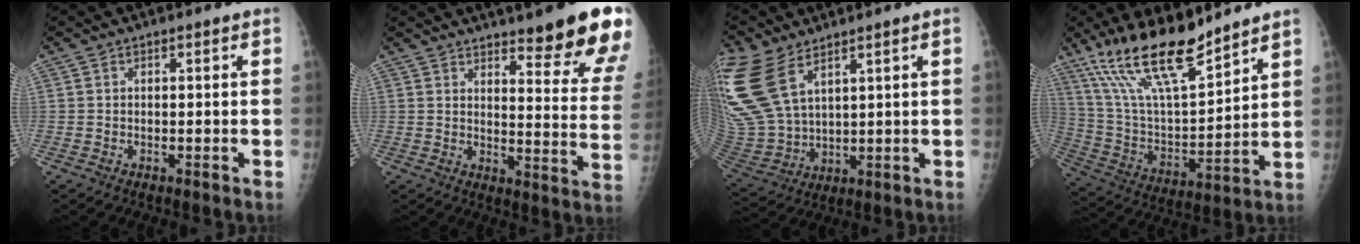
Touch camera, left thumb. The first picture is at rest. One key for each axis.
{"total": 18.6, "fx": 13.5, "fy": 3.3, "fz": 12.4, "tx": -0.132, "ty": -0.082, "tz": 0.168}
{"total": 18.6, "fx": 10.1, "fy": 9.6, "fz": 12.4, "tx": -0.304, "ty": -0.023, "tz": 0.215}
{"total": 18.8, "fx": 14.3, "fy": 4.5, "fz": 11.3, "tx": -0.179, "ty": -0.071, "tz": 0.273}